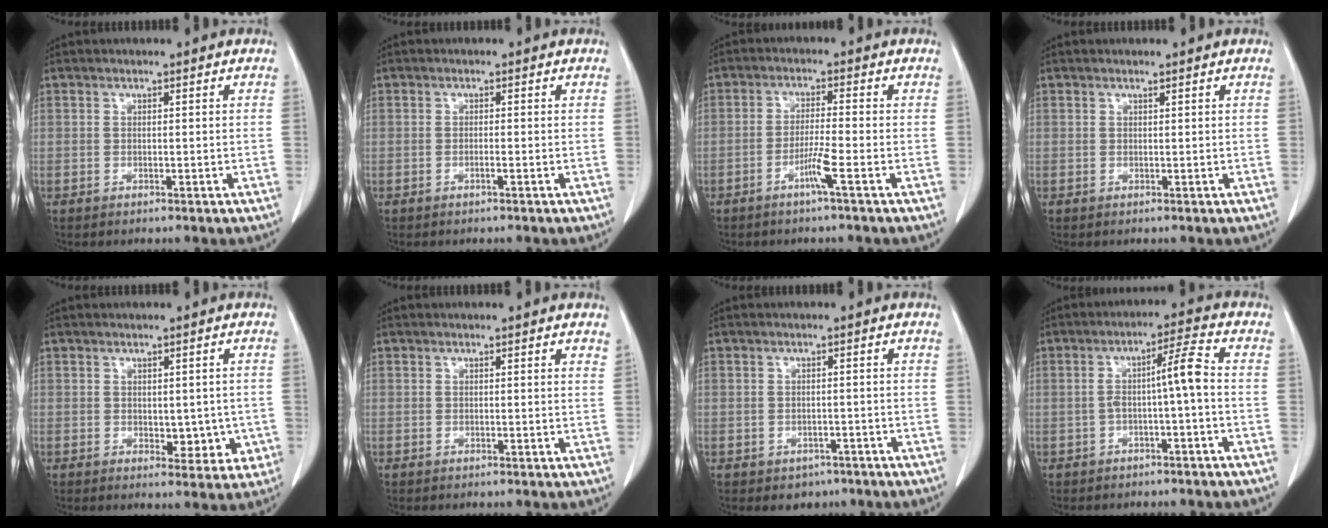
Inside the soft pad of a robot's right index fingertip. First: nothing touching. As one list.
[{"total": 0.7, "force": [-0.3, -0.1, 0.6], "torque": [-0.011, 0.001, -0.006]}, {"total": 6.9, "force": [-3.0, 0.3, 6.2], "torque": [-0.119, -0.006, -0.056]}, {"total": 0.0}, {"total": 5.0, "force": [-0.4, 2.9, 4.0], "torque": [-0.036, -0.002, 0.004]}, {"total": 1.3, "force": [1.1, 0.1, 0.6], "torque": [-0.009, -0.001, 0.006]}, {"total": 2.7, "force": [-1.5, 2.1, 0.6], "torque": [-0.004, 0.007, -0.013]}, {"total": 5.1, "force": [-0.7, 0.0, 5.1], "torque": [-0.084, 0.023, -0.009]}]